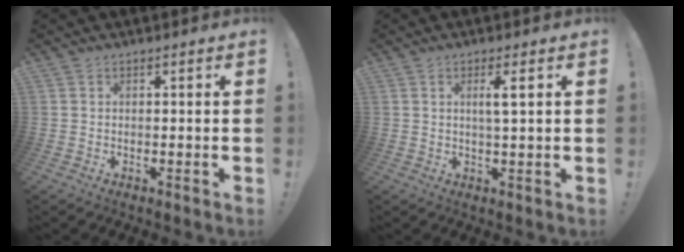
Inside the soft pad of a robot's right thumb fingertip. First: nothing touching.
{"total": 4.0, "force": [1.2, 0.0, 3.8], "torque": [-0.057, -0.010, 0.013]}